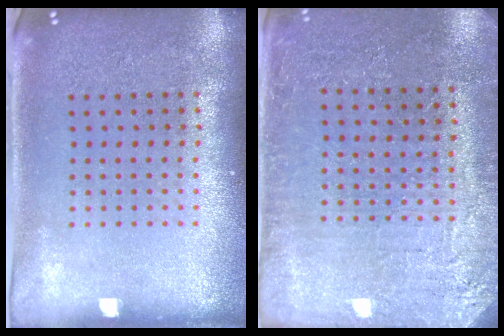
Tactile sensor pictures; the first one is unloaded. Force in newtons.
{"total": 2.7, "press": 2.7, "slide": 0.4}